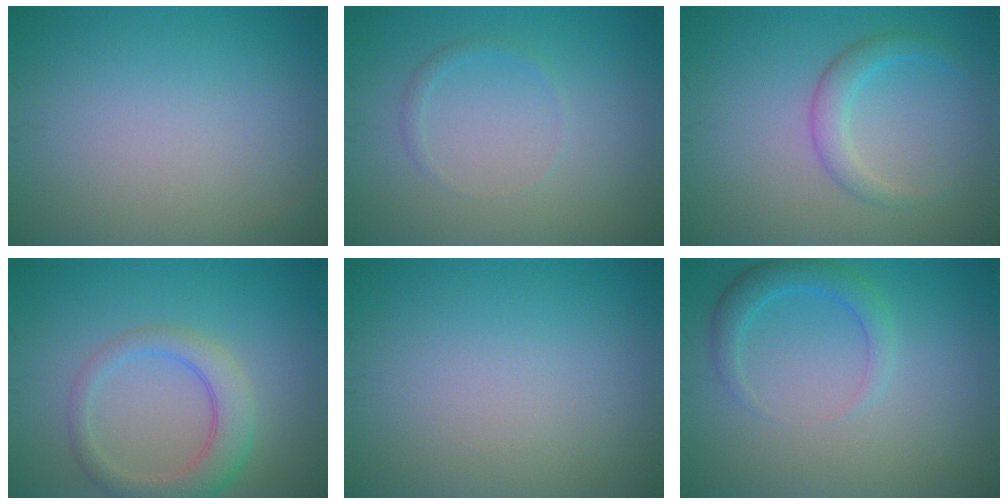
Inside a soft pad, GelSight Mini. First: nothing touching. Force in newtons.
{"total": 0.8, "press": 0.8, "slide": 0.1}
{"total": 2.3, "press": 2.3, "slide": 0.1}
{"total": 4.1, "press": 4.0, "slide": 0.3}
{"total": 0.0}
{"total": 2.6, "press": 2.6, "slide": 0.2}